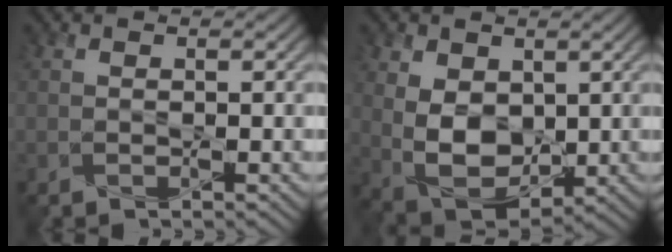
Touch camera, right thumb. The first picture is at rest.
{"total": 8.0, "force": [1.4, 5.6, 5.6], "torque": [-0.136, -0.009, 0.030]}